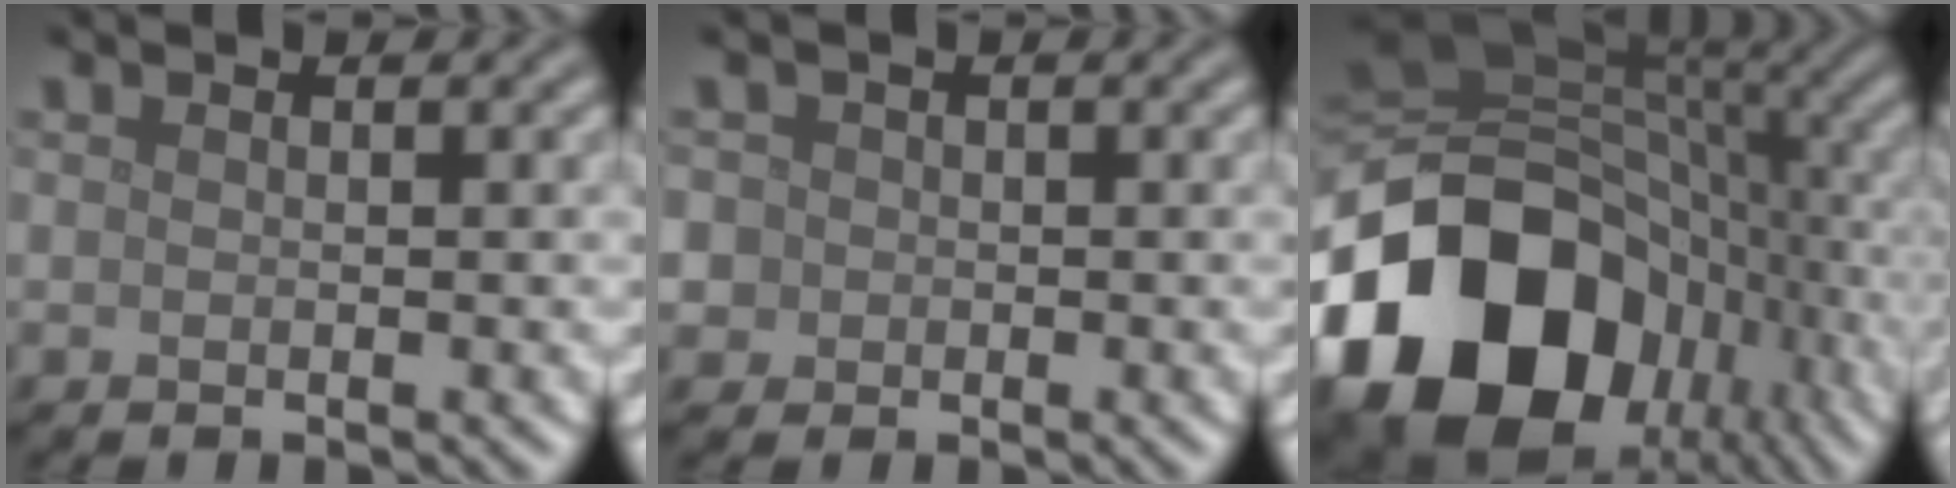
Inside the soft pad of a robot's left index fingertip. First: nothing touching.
{"total": 3.2, "force": [0.3, 3.0, 1.1], "torque": [-0.010, 0.023, -0.017]}
{"total": 21.4, "force": [-9.3, 15.8, 11.1], "torque": [-0.247, -0.028, -0.143]}